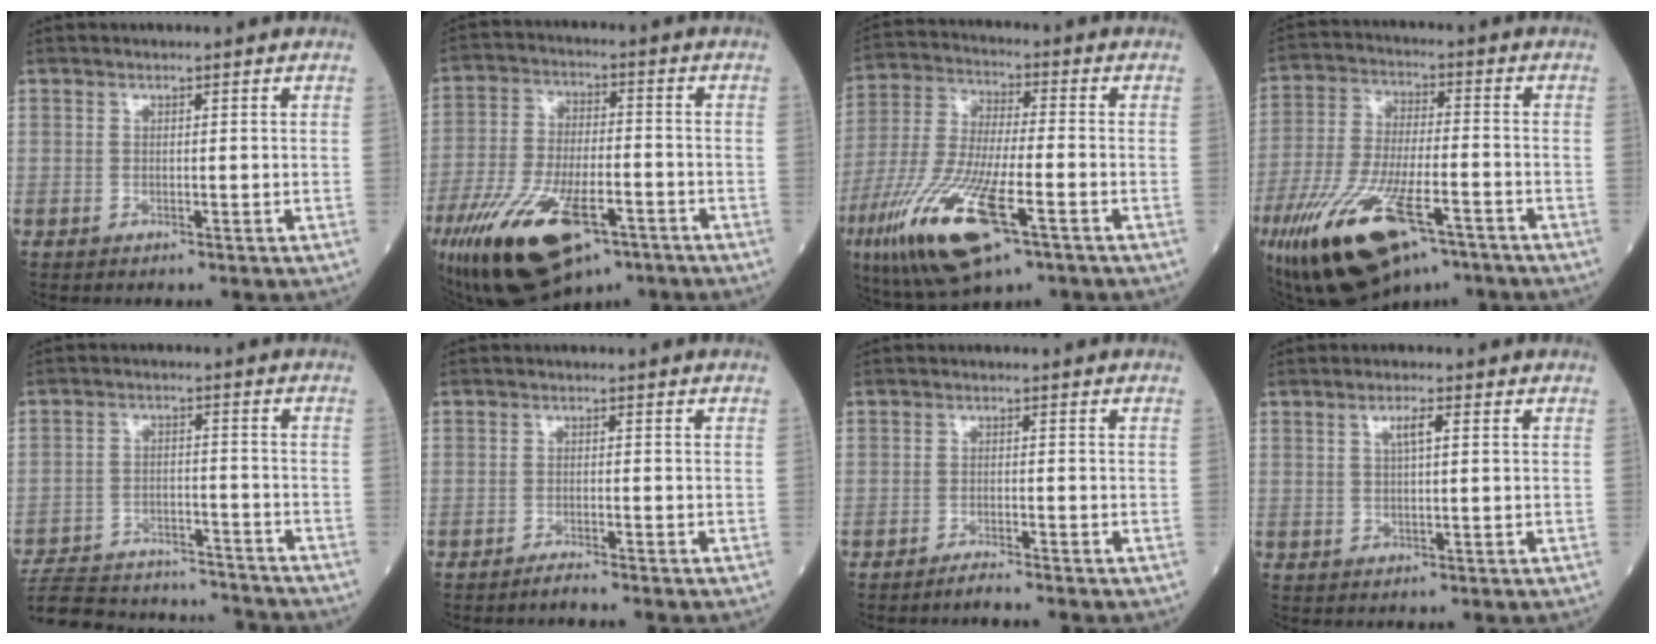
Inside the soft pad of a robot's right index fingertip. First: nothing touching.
{"total": 20.3, "force": [-11.2, 8.5, 14.6], "torque": [-0.297, -0.022, -0.187]}
{"total": 18.8, "force": [-8.6, 4.3, 16.2], "torque": [-0.365, -0.042, -0.153]}
{"total": 20.0, "force": [-11.7, 6.5, 14.9], "torque": [-0.298, -0.035, -0.204]}
{"total": 20.3, "force": [-19.2, 3.8, 5.6], "torque": [-0.127, -0.005, -0.277]}
{"total": 1.6, "force": [-1.5, -0.3, 0.4], "torque": [-0.007, -0.001, -0.029]}
{"total": 1.9, "force": [-1.8, -0.4, 0.4], "torque": [-0.007, -0.002, -0.034]}
{"total": 2.6, "force": [0.9, 0.3, 2.4], "torque": [-0.046, 0.003, 0.016]}